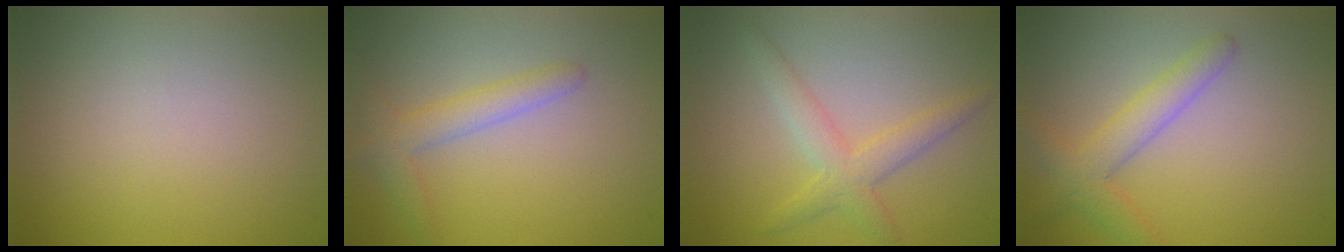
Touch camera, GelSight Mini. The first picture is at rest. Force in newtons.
{"total": 2.1, "press": 2.1, "slide": 0.2}
{"total": 3.0, "press": 3.0, "slide": 0.1}
{"total": 2.2, "press": 2.2, "slide": 0.2}